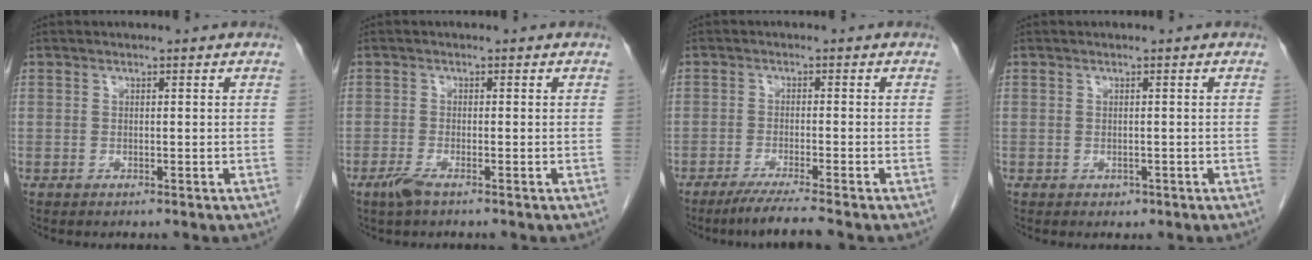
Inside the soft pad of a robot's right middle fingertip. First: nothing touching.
{"total": 2.2, "force": [-1.5, 0.4, 1.6], "torque": [-0.039, -0.005, -0.033]}
{"total": 5.4, "force": [-4.3, -1.0, 3.0], "torque": [-0.049, -0.018, -0.077]}
{"total": 0.9, "force": [-0.4, 0.7, 0.3], "torque": [-0.006, 0.001, -0.001]}